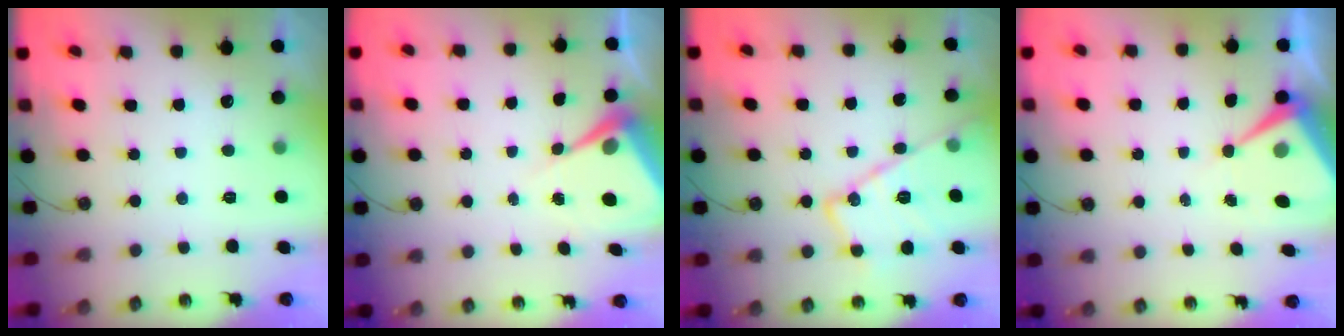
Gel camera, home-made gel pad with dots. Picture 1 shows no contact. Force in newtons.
{"total": 6.6, "press": 6.6, "slide": 0.5}
{"total": 16.9, "press": 16.8, "slide": 1.0}
{"total": 7.9, "press": 7.9, "slide": 0.6}